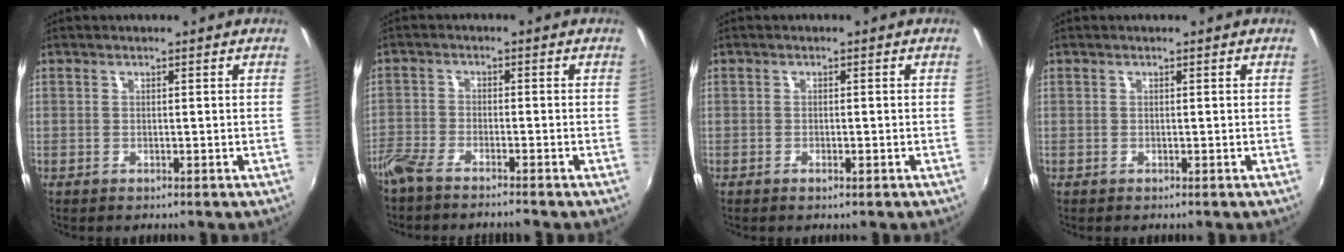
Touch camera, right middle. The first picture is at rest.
{"total": 5.3, "force": [-4.7, 0.6, 2.3], "torque": [-0.066, -0.013, -0.094]}
{"total": 1.0, "force": [-0.6, 0.3, 0.7], "torque": [-0.012, -0.001, -0.011]}
{"total": 0.0}